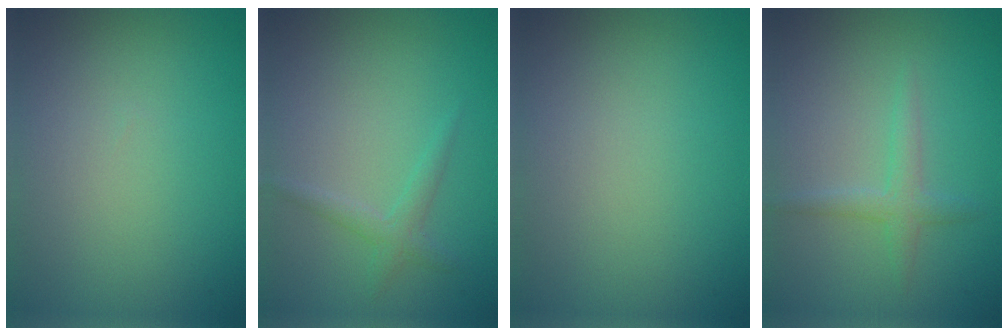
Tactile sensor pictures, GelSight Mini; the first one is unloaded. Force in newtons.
{"total": 1.5, "press": 1.5, "slide": 0.0}
{"total": 0.0}
{"total": 1.8, "press": 1.8, "slide": 0.1}